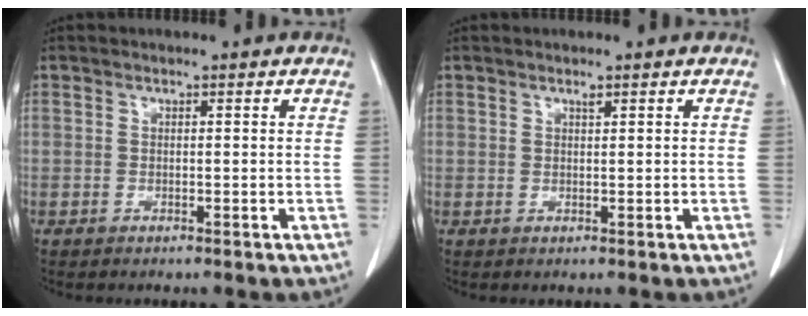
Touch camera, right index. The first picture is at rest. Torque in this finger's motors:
{"motor_torque": [-0.10, 0.11, 0.00, 0.02]}